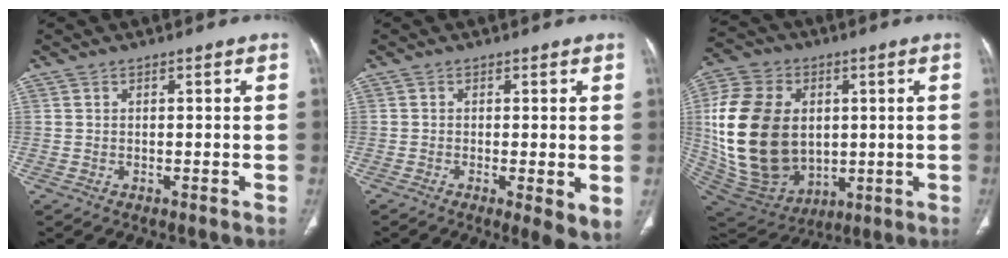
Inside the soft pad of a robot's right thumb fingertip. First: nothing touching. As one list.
[{"total": 5.2, "force": [-1.0, 1.2, 5.0], "torque": [-0.083, -0.019, -0.019]}, {"total": 25.4, "force": [2.0, 18.3, 17.5], "torque": [-0.346, -0.008, 0.061]}]